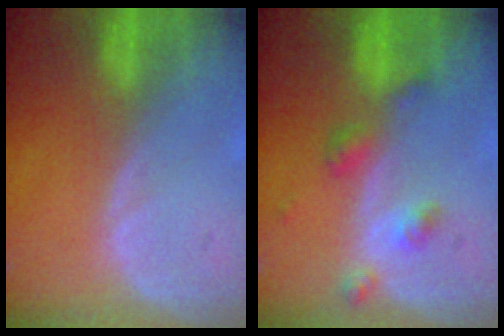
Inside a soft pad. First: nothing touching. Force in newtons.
{"total": 4.3, "press": 3.8, "slide": 1.9}